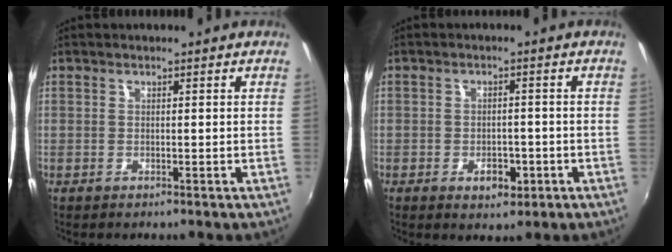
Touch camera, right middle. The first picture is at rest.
{"total": 4.2, "force": [-1.9, 2.6, 2.7], "torque": [-0.052, -0.003, -0.022]}